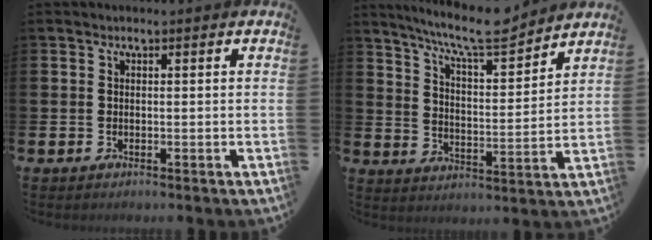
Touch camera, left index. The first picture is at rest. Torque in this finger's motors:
{"motor_torque": [0.70, -0.91, 0.54, 0.18]}